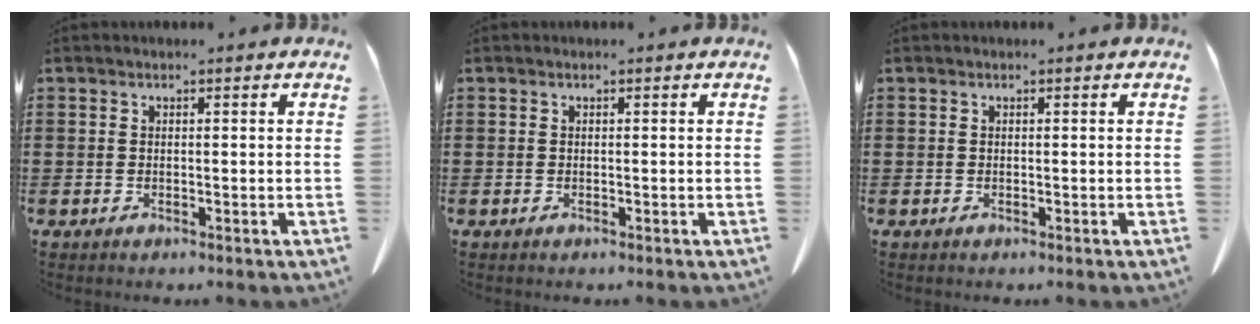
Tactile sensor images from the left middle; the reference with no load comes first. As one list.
[{"total": 0.0}, {"total": 0.0}]